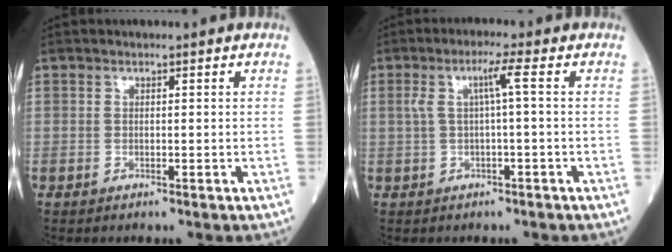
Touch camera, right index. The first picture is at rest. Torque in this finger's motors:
{"motor_torque": [0.48, -0.07, 0.32, 0.09]}